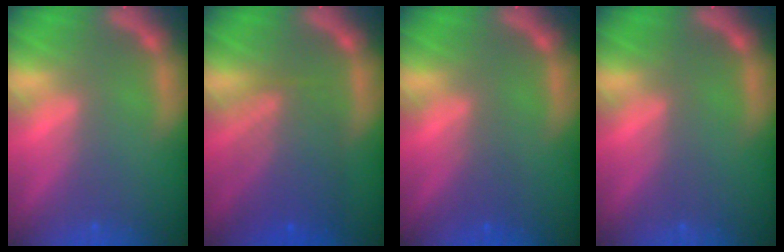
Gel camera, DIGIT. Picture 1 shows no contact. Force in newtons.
{"total": 6.5}
{"total": 1.4}
{"total": 0.0}